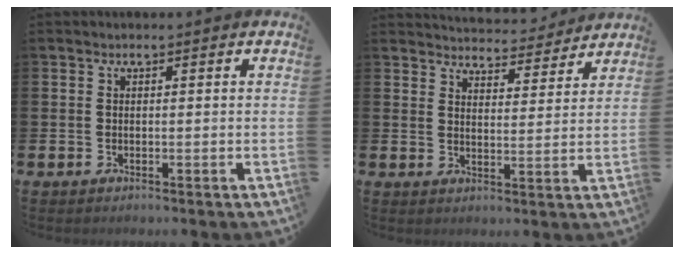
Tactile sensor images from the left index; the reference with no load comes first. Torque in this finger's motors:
{"motor_torque": [1.02, -1.12, 0.44, 0.11]}